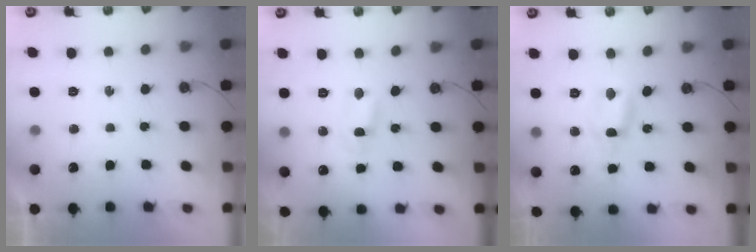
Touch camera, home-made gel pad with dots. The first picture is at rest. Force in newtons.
{"total": 1.6, "press": 1.6, "slide": 0.2}
{"total": 1.1, "press": 1.1, "slide": 0.1}